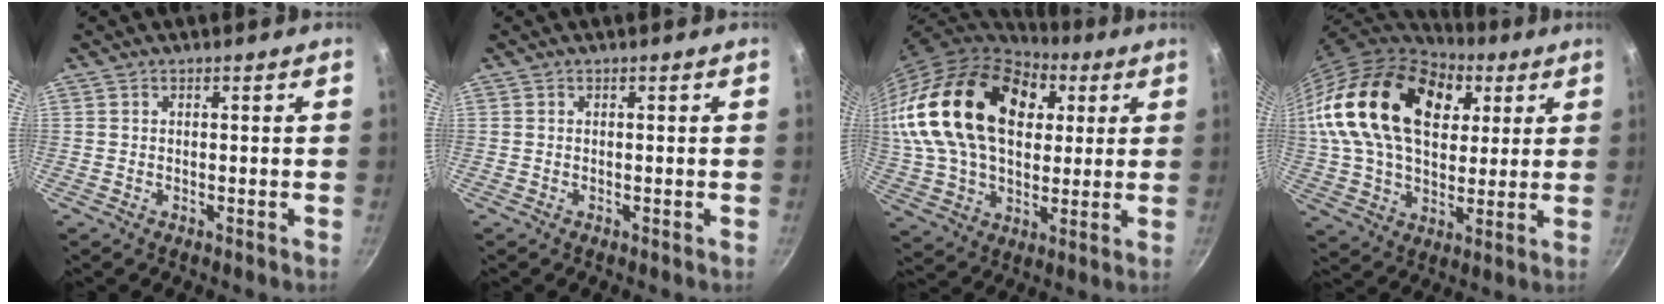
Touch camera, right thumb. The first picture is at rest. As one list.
[{"total": 0.0}, {"total": 30.9, "force": [8.4, 19.9, 22.1], "torque": [-0.406, 0.015, 0.145]}, {"total": 27.8, "force": [8.5, 17.6, 19.8], "torque": [-0.334, 0.004, 0.142]}]